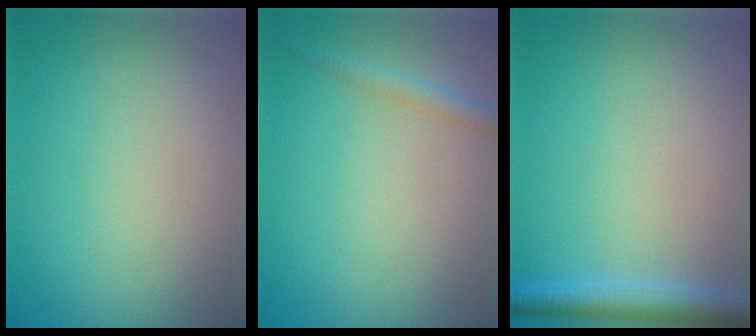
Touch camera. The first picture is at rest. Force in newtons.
{"total": 1.8, "press": 1.8, "slide": 0.1}
{"total": 3.1, "press": 3.1, "slide": 0.1}